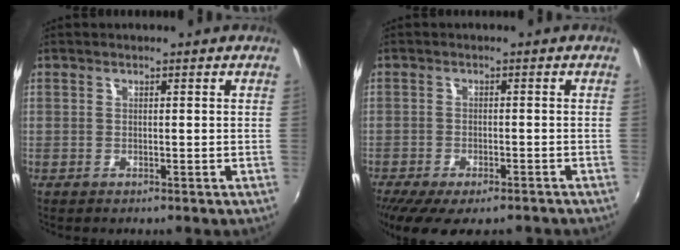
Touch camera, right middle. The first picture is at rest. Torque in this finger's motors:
{"motor_torque": [1.10, -1.03, 0.67, 0.20]}